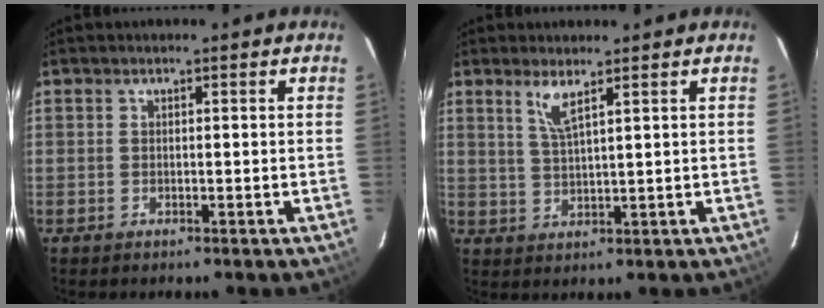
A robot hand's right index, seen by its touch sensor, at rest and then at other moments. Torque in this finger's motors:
{"motor_torque": [-0.01, 0.16, 0.08, 0.07]}